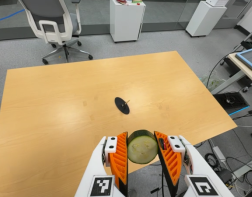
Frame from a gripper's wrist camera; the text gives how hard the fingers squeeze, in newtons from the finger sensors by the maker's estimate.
{"total": 12.5, "left": 10.8, "right": 14.1}